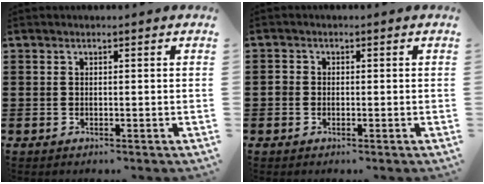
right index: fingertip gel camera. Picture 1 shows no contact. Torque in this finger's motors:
{"motor_torque": [0.90, 1.23, 0.03, 0.02]}